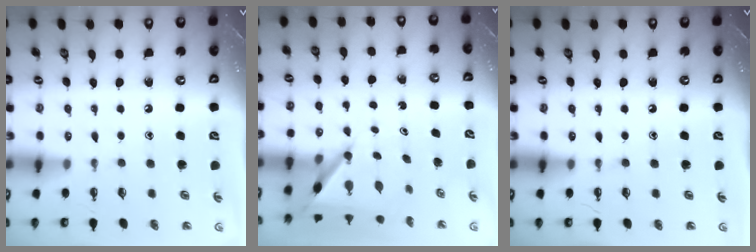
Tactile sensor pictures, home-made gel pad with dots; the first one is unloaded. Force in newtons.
{"total": 5.9, "press": 5.9, "slide": 0.2}
{"total": 0.0}